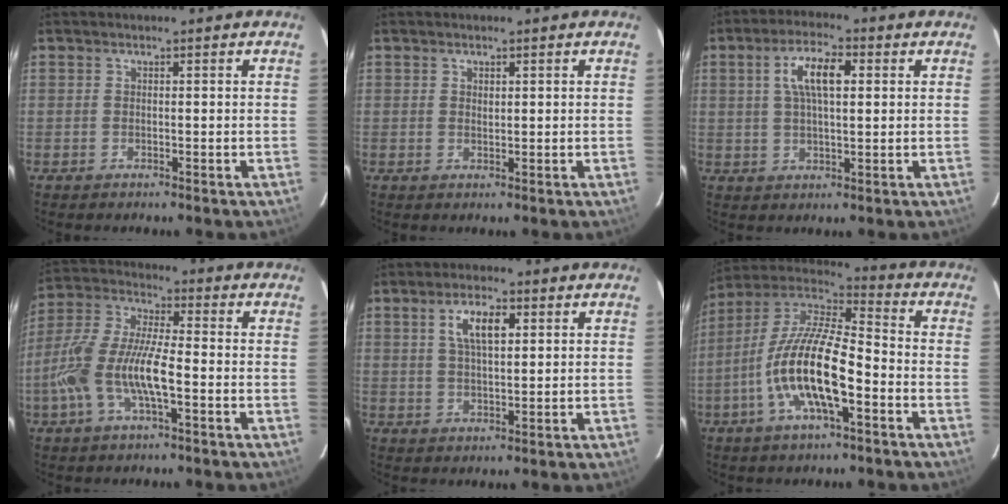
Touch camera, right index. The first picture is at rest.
{"total": 0.9, "force": [0.4, 0.6, 0.5], "torque": [-0.008, 0.003, 0.008]}
{"total": 7.8, "force": [2.1, 2.9, 6.9], "torque": [-0.126, 0.014, 0.038]}
{"total": 13.5, "force": [-3.8, 3.9, 12.3], "torque": [-0.264, 0.000, -0.076]}
{"total": 6.4, "force": [2.3, 2.5, 5.5], "torque": [-0.100, 0.009, 0.044]}
{"total": 17.3, "force": [-5.8, 5.1, 15.5], "torque": [-0.302, -0.008, -0.116]}